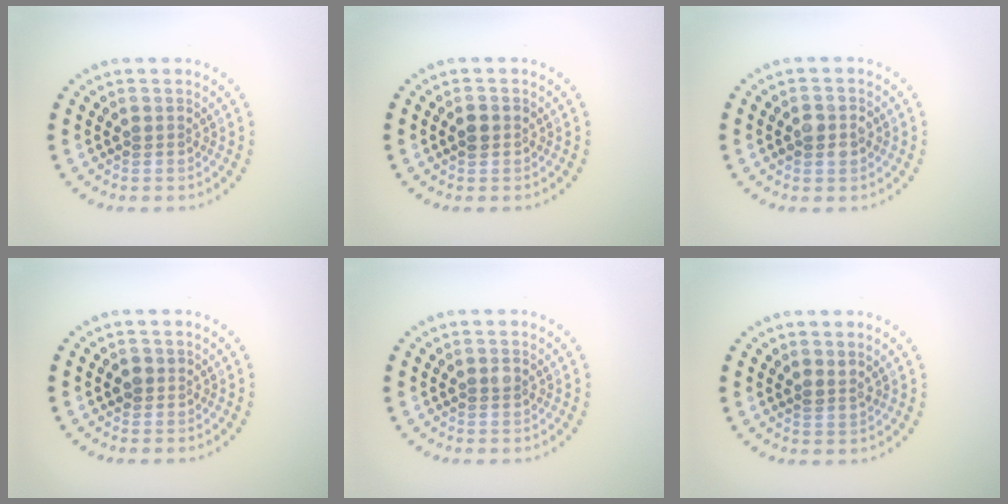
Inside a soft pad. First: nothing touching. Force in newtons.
{"total": 1.2, "press": 1.2, "slide": 0.1}
{"total": 1.9, "press": 1.9, "slide": 0.2}
{"total": 1.1, "press": 1.0, "slide": 0.5}
{"total": 1.0, "press": 1.0, "slide": 0.1}
{"total": 1.1, "press": 1.0, "slide": 0.4}